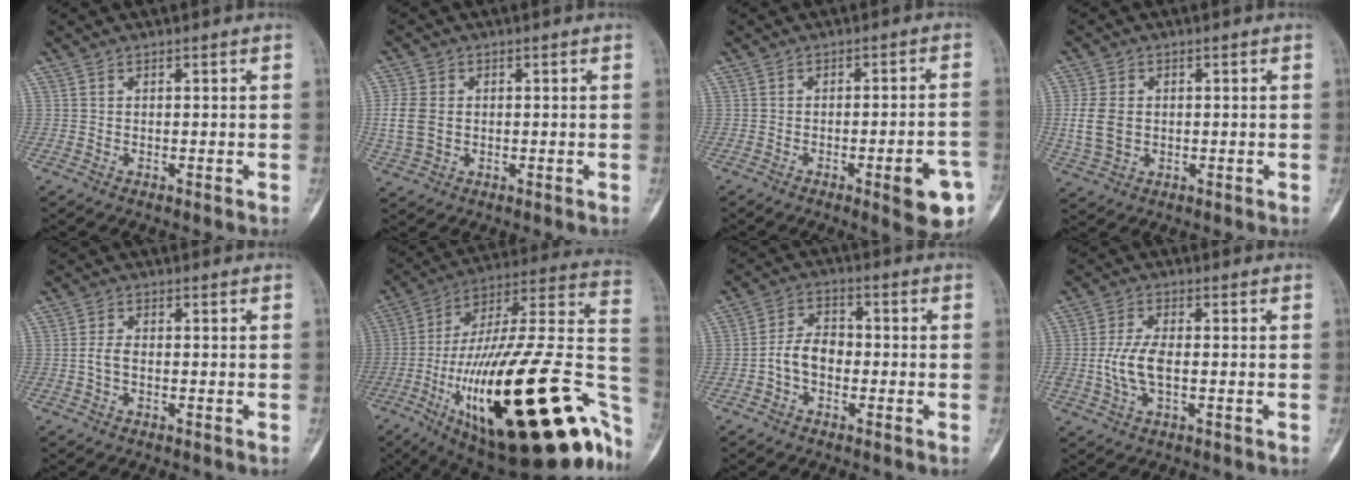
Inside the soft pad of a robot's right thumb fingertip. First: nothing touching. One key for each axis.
{"total": 6.3, "fx": 0.1, "fy": 4.7, "fz": 4.2, "tx": -0.095, "ty": 0.004, "tz": 0.004}
{"total": 9.4, "fx": -3.9, "fy": 2.1, "fz": 8.3, "tx": -0.093, "ty": 0.017, "tz": -0.044}
{"total": 6.9, "fx": 0.1, "fy": 5.0, "fz": 4.7, "tx": -0.098, "ty": 0.002, "tz": 0.008}
{"total": 2.4, "fx": -0.5, "fy": 1.3, "fz": 1.9, "tx": -0.044, "ty": 0.007, "tz": -0.011}
{"total": 45.3, "fx": -14.3, "fy": 14.5, "fz": 40.5, "tx": -0.550, "ty": 0.056, "tz": -0.223}
{"total": 6.2, "fx": -1.6, "fy": 4.2, "fz": 4.2, "tx": -0.062, "ty": 0.028, "tz": -0.042}
{"total": 6.5, "fx": -0.8, "fy": 3.0, "fz": 5.8, "tx": -0.133, "ty": 0.008, "tz": -0.015}